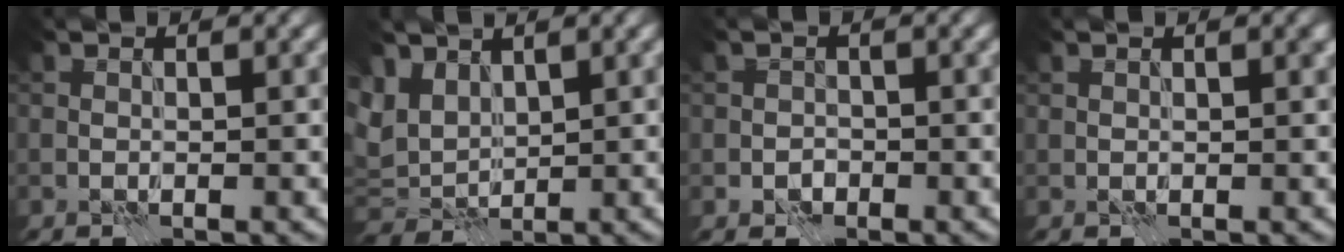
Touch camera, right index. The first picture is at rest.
{"total": 3.4, "force": [2.2, 2.3, 1.3], "torque": [-0.035, 0.003, 0.039]}
{"total": 1.5, "force": [-0.7, 1.2, 0.5], "torque": [-0.005, -0.001, -0.014]}
{"total": 0.7, "force": [0.5, 0.2, 0.4], "torque": [-0.005, 0.000, 0.009]}